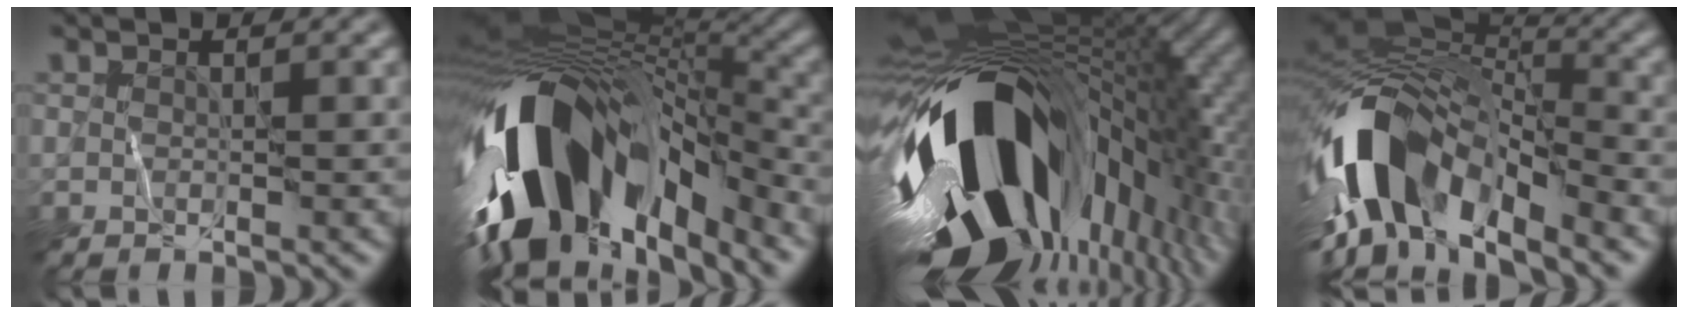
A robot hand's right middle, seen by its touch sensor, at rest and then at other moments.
{"total": 16.1, "force": [-6.9, 8.1, 12.1], "torque": [-0.211, -0.015, -0.114]}
{"total": 19.6, "force": [-3.6, 10.9, 15.9], "torque": [-0.282, -0.044, -0.066]}
{"total": 13.9, "force": [-5.5, 6.8, 10.8], "torque": [-0.206, 0.009, -0.100]}